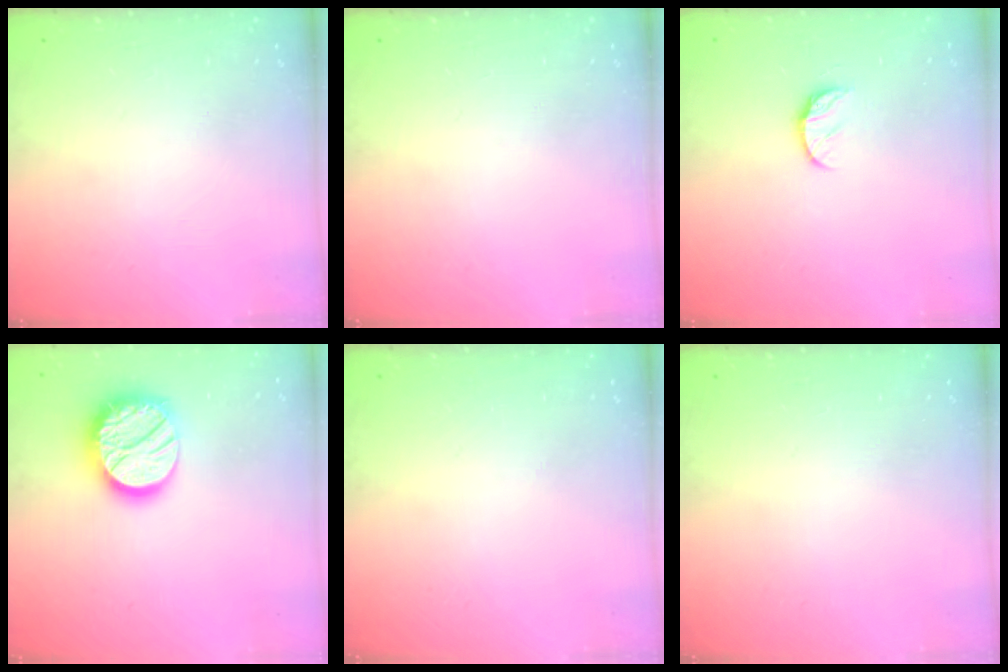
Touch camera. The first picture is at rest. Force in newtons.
{"total": 0.0}
{"total": 6.4, "press": 6.4, "slide": 0.6}
{"total": 17.3, "press": 17.2, "slide": 1.2}
{"total": 0.0}
{"total": 0.0}